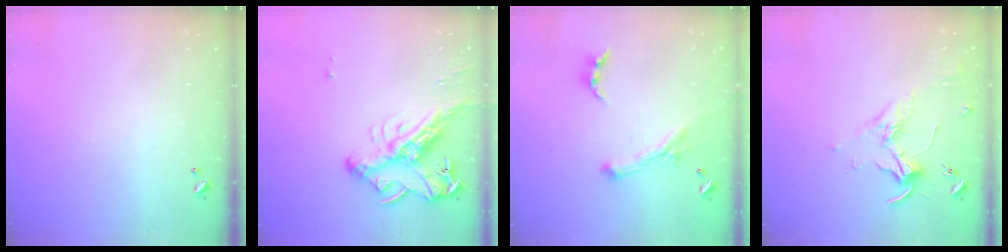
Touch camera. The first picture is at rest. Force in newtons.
{"total": 16.1, "press": 16.0, "slide": 2.4}
{"total": 1.8, "press": 1.7, "slide": 0.4}
{"total": 1.7, "press": 1.6, "slide": 0.7}